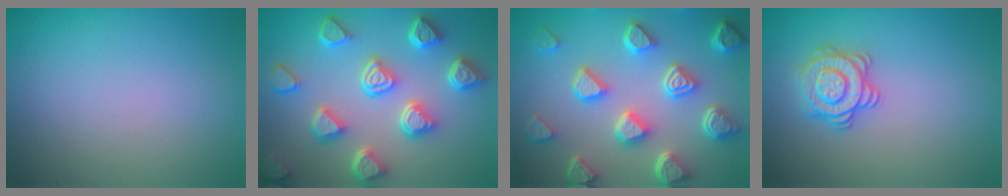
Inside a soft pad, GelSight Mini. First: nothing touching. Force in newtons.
{"total": 7.2, "press": 5.8, "slide": 4.2}
{"total": 7.6, "press": 6.0, "slide": 4.7}
{"total": 2.8, "press": 2.8, "slide": 0.4}